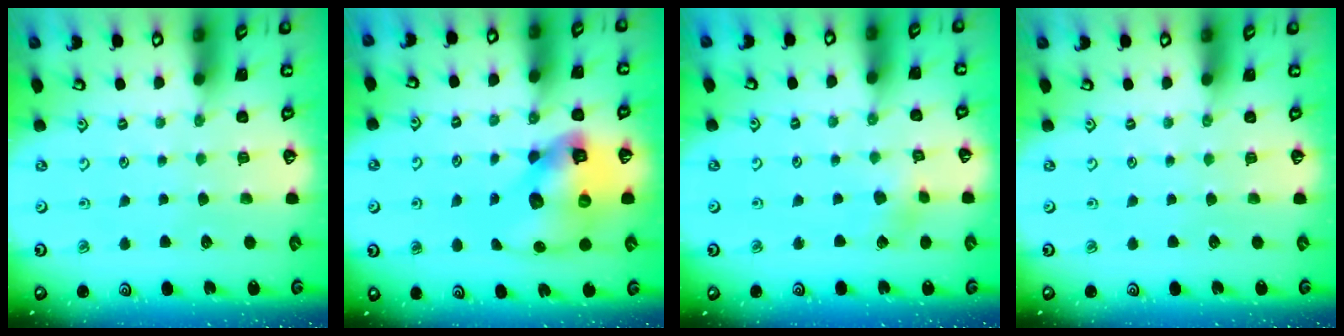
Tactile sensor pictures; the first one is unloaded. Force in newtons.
{"total": 14.9, "press": 14.7, "slide": 1.9}
{"total": 2.8, "press": 2.7, "slide": 0.8}
{"total": 0.0}